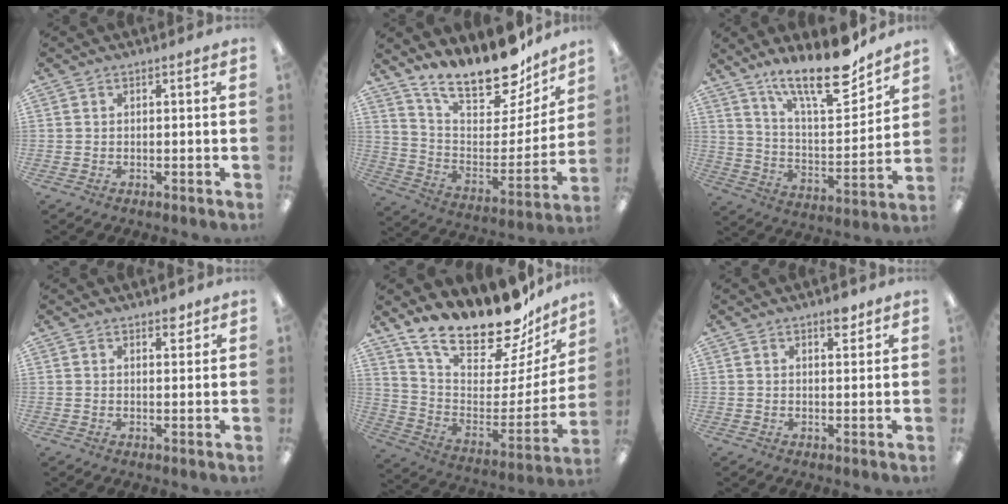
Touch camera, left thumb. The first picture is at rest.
{"total": 19.3, "force": [16.8, 5.6, 7.7], "torque": [-0.125, -0.131, 0.293]}
{"total": 19.3, "force": [14.6, 5.1, 11.5], "torque": [-0.193, -0.094, 0.243]}
{"total": 3.0, "force": [2.4, 1.2, 1.3], "torque": [-0.004, -0.012, 0.039]}
{"total": 21.4, "force": [18.3, 6.4, 9.0], "torque": [-0.142, -0.154, 0.317]}
{"total": 3.7, "force": [2.7, 1.3, 2.2], "torque": [-0.016, -0.014, 0.041]}